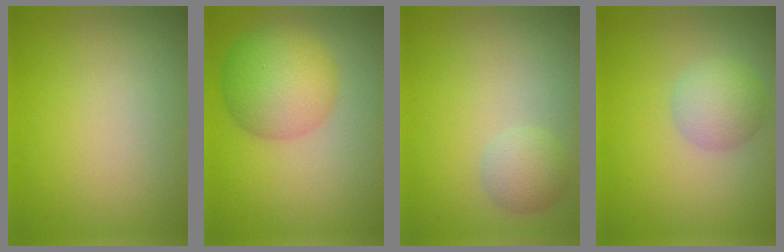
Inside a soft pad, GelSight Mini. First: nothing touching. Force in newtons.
{"total": 5.9, "press": 5.9, "slide": 0.1}
{"total": 2.1, "press": 2.1, "slide": 0.1}
{"total": 2.9, "press": 2.9, "slide": 0.1}